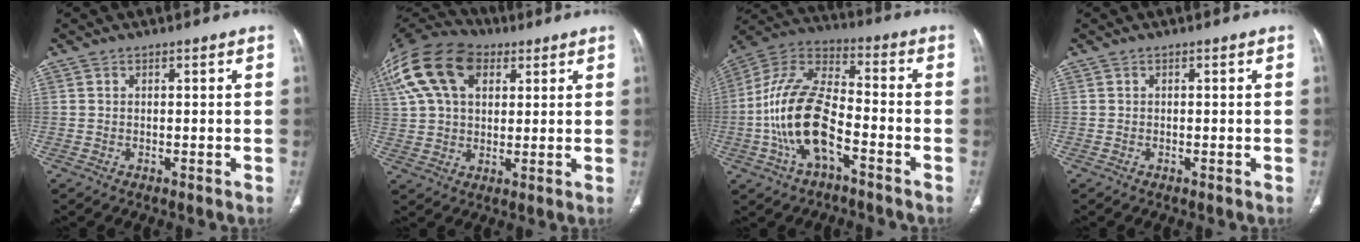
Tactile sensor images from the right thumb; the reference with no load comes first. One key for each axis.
{"total": 22.5, "fx": 9.4, "fy": 14.3, "fz": 14.6, "tx": -0.322, "ty": 0.037, "tz": 0.170}
{"total": 16.4, "fx": -5.2, "fy": 7.9, "fz": 13.4, "tx": -0.268, "ty": 0.043, "tz": -0.099}
{"total": 0.0}